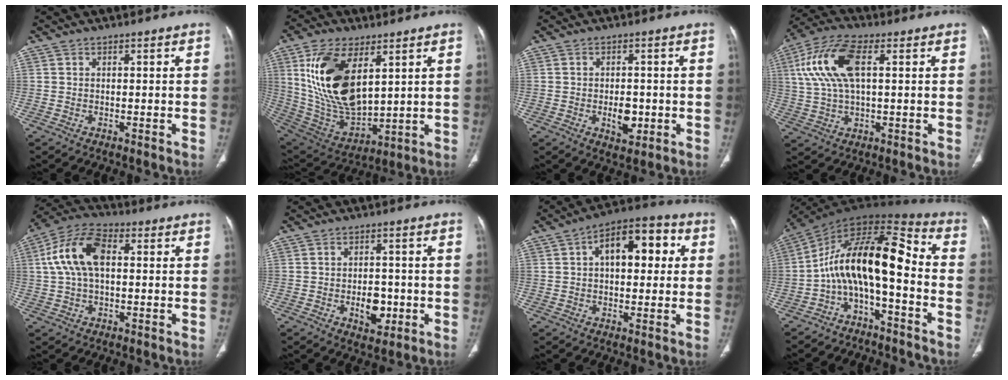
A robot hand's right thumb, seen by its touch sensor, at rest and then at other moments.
{"total": 20.3, "force": [6.7, 10.5, 16.0], "torque": [-0.295, -0.030, 0.141]}
{"total": 4.9, "force": [-1.0, 2.9, 3.9], "torque": [-0.047, -0.001, -0.009]}
{"total": 13.4, "force": [3.3, 6.0, 11.5], "torque": [-0.253, 0.018, 0.065]}
{"total": 12.2, "force": [1.9, 6.9, 9.9], "torque": [-0.200, 0.031, 0.031]}
{"total": 5.8, "force": [-1.4, 3.7, 4.3], "torque": [-0.043, 0.003, -0.015]}
{"total": 13.2, "force": [3.1, 7.1, 10.7], "torque": [-0.128, 0.028, 0.039]}
{"total": 14.6, "force": [-3.8, 5.9, 12.8], "torque": [-0.208, 0.107, -0.073]}